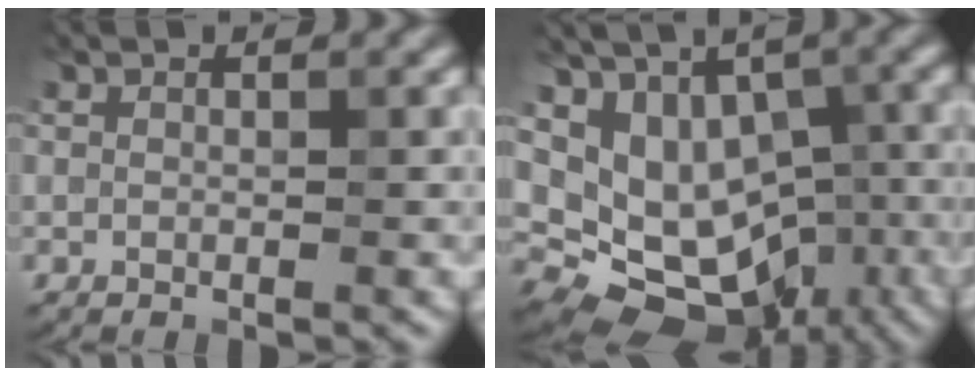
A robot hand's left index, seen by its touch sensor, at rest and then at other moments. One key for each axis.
{"total": 11.3, "fx": -2.0, "fy": 9.6, "fz": 5.6, "tx": -0.078, "ty": 0.000, "tz": -0.018}